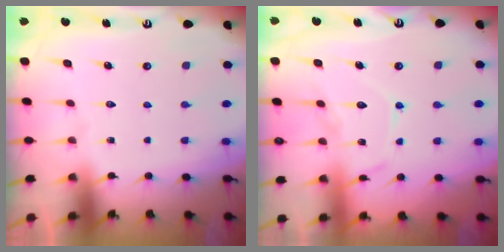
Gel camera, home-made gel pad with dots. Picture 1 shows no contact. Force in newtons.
{"total": 11.9, "press": 11.8, "slide": 0.9}